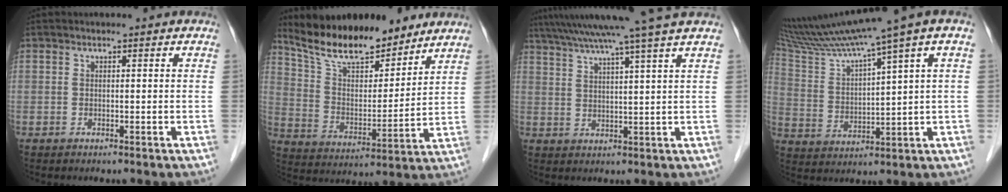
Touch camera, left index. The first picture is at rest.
{"total": 15.0, "force": [12.8, 4.3, 6.6], "torque": [-0.106, -0.002, 0.228]}
{"total": 14.6, "force": [12.1, -2.2, 7.9], "torque": [-0.135, 0.004, 0.173]}
{"total": 14.9, "force": [11.1, -1.5, 9.7], "torque": [-0.176, 0.019, 0.200]}